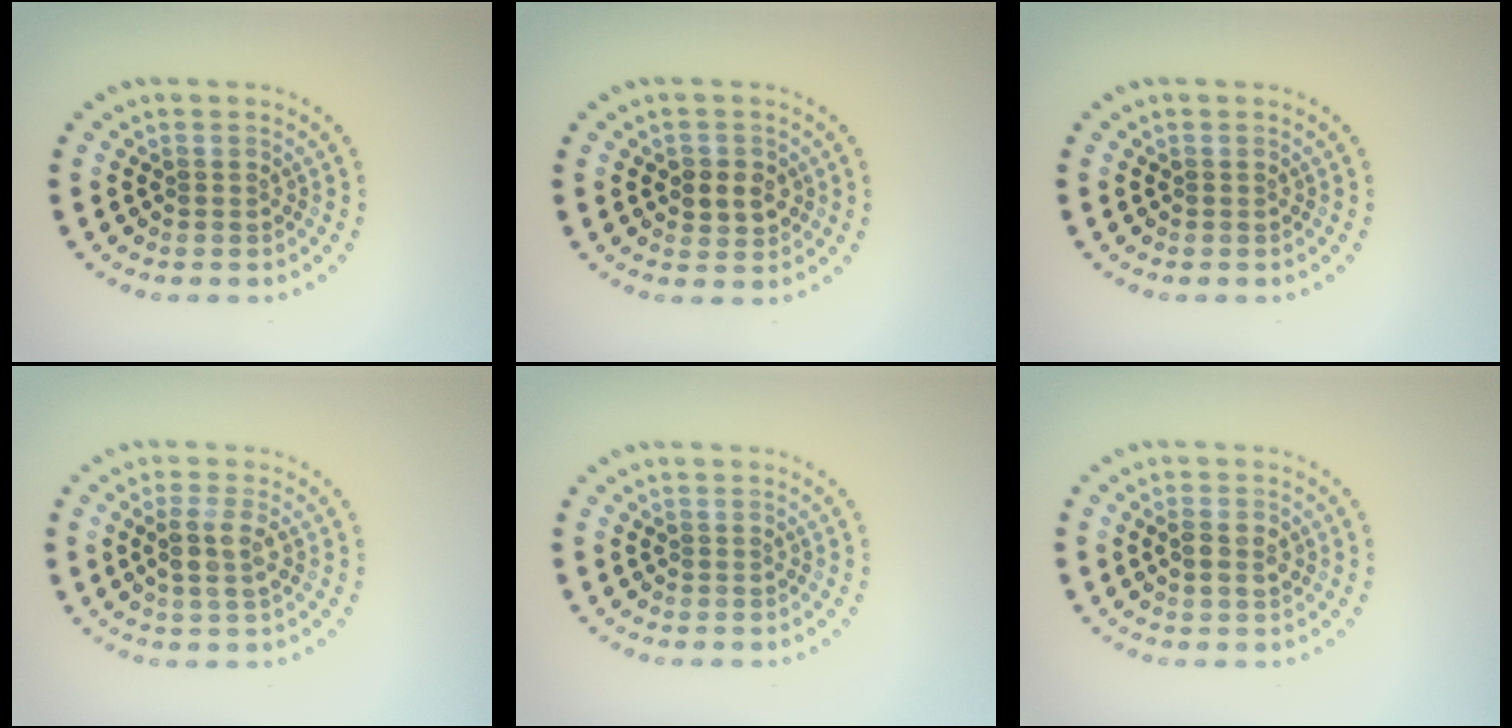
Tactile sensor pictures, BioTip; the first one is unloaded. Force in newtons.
{"total": 2.6, "press": 2.5, "slide": 0.6}
{"total": 0.0}
{"total": 2.2, "press": 2.1, "slide": 0.8}
{"total": 0.0}
{"total": 1.9, "press": 1.9, "slide": 0.1}